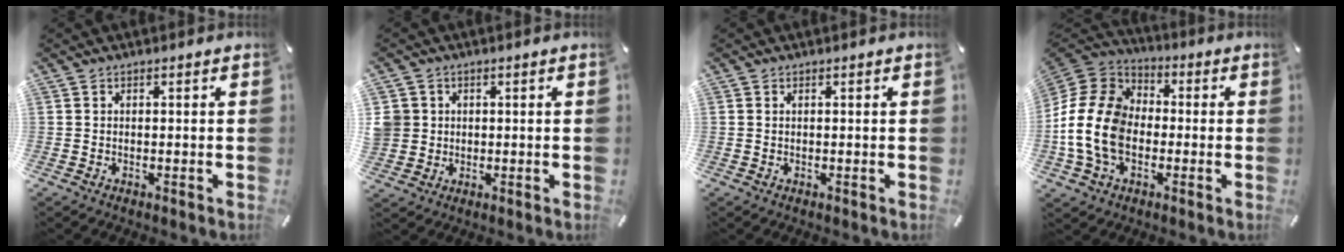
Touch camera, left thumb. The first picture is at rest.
{"total": 4.9, "force": [1.0, 4.8, 0.4], "torque": [-0.026, 0.006, 0.021]}
{"total": 0.0}
{"total": 15.9, "force": [-3.6, 12.6, 9.0], "torque": [-0.221, 0.033, -0.069]}